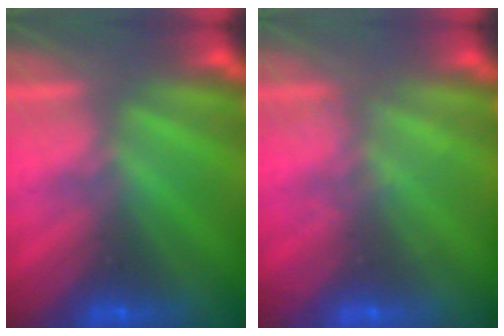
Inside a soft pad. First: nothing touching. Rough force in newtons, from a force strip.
{"total": 2.0}